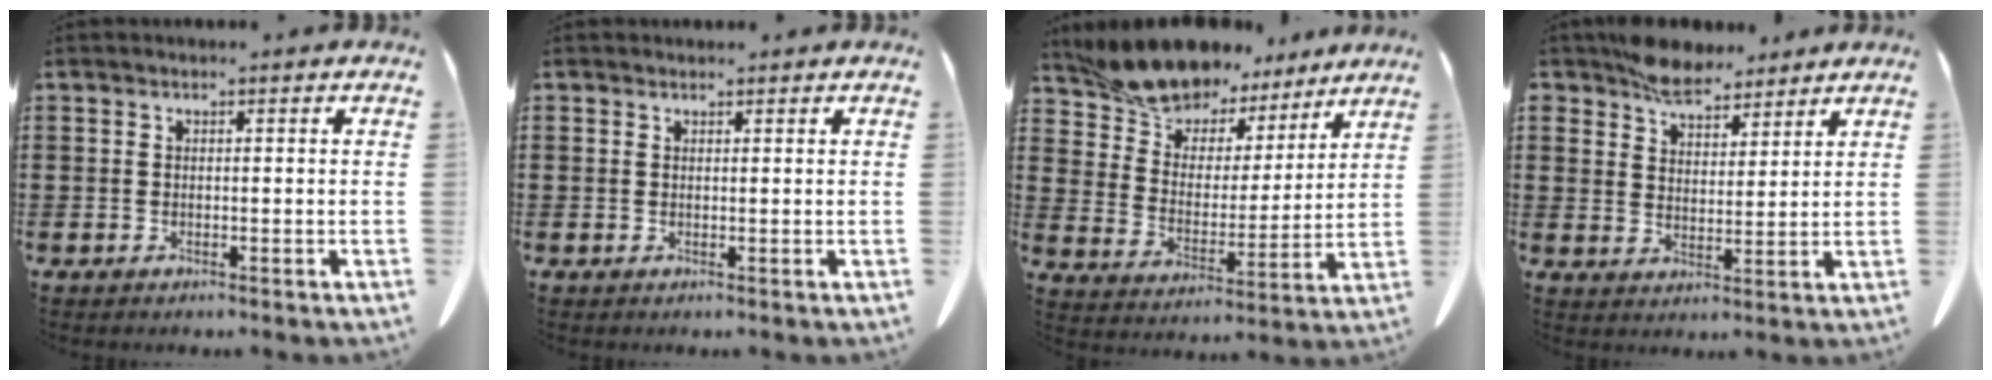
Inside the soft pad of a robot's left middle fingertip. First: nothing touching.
{"total": 0.7, "force": [0.6, 0.3, 0.0], "torque": [-0.001, 0.001, 0.012]}
{"total": 10.3, "force": [9.7, 3.1, 1.4], "torque": [-0.072, -0.066, 0.182]}
{"total": 6.6, "force": [5.8, 2.7, 1.6], "torque": [-0.053, -0.007, 0.111]}